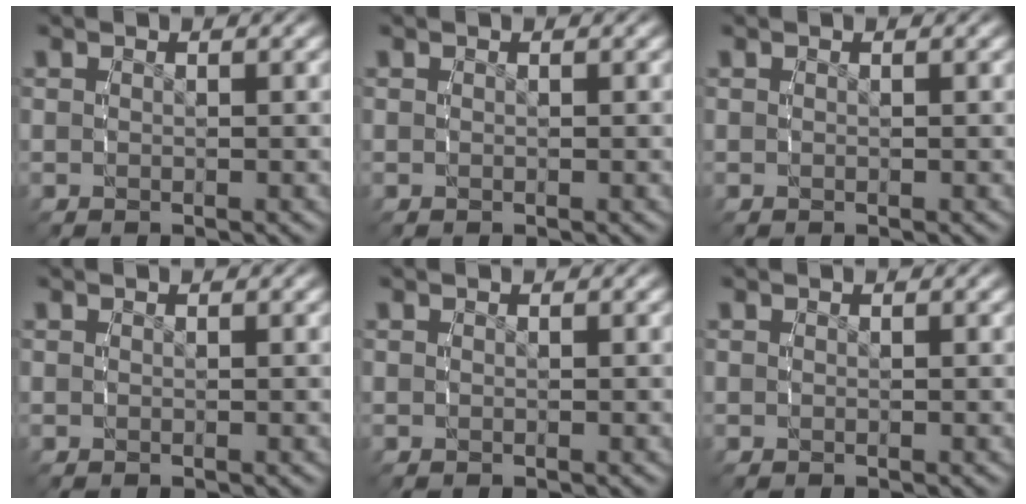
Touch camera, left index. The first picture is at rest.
{"total": 0.0}
{"total": 0.0}
{"total": 0.0}
{"total": 0.0}
{"total": 0.0}